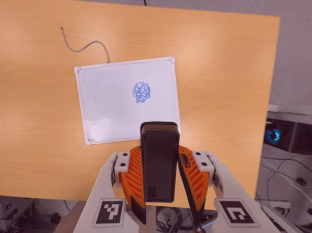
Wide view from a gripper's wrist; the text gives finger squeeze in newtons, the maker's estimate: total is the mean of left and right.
{"total": 5.5, "left": 4.3, "right": 6.8}